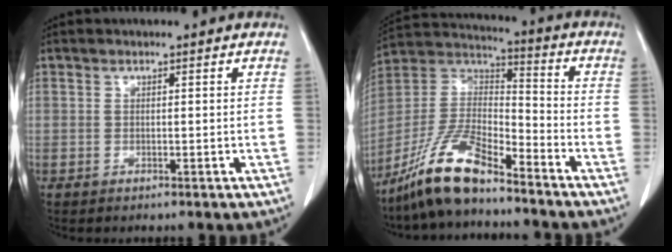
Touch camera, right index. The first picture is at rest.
{"total": 13.4, "force": [-10.4, 2.8, 8.0], "torque": [-0.166, 0.007, -0.198]}